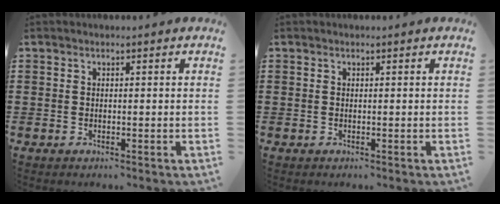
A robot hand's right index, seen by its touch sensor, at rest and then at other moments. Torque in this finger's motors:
{"motor_torque": [-0.01, 0.00, 0.00, -0.01]}